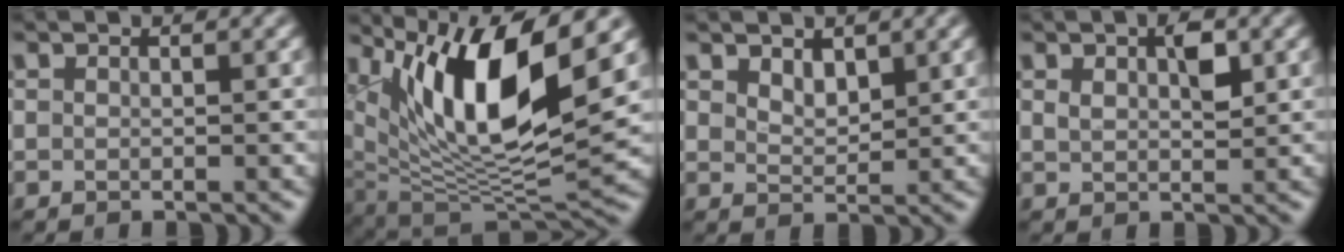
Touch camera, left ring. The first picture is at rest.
{"total": 12.7, "force": [5.4, 4.1, 10.7], "torque": [-0.192, -0.002, 0.101]}
{"total": 1.9, "force": [1.3, 1.0, 1.0], "torque": [-0.021, -0.003, 0.028]}
{"total": 2.5, "force": [1.0, 1.2, 2.0], "torque": [-0.036, 0.002, 0.019]}